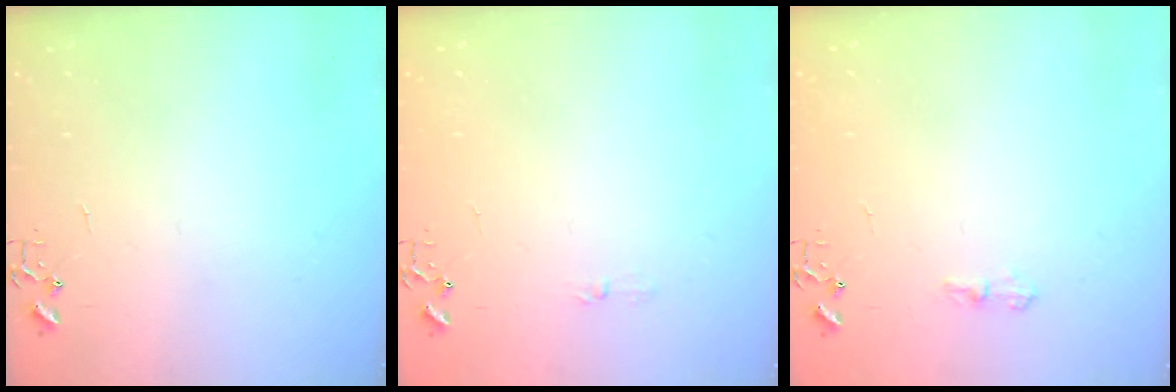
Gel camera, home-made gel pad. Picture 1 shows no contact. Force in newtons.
{"total": 3.3, "press": 3.2, "slide": 0.4}
{"total": 6.1, "press": 6.1, "slide": 0.6}